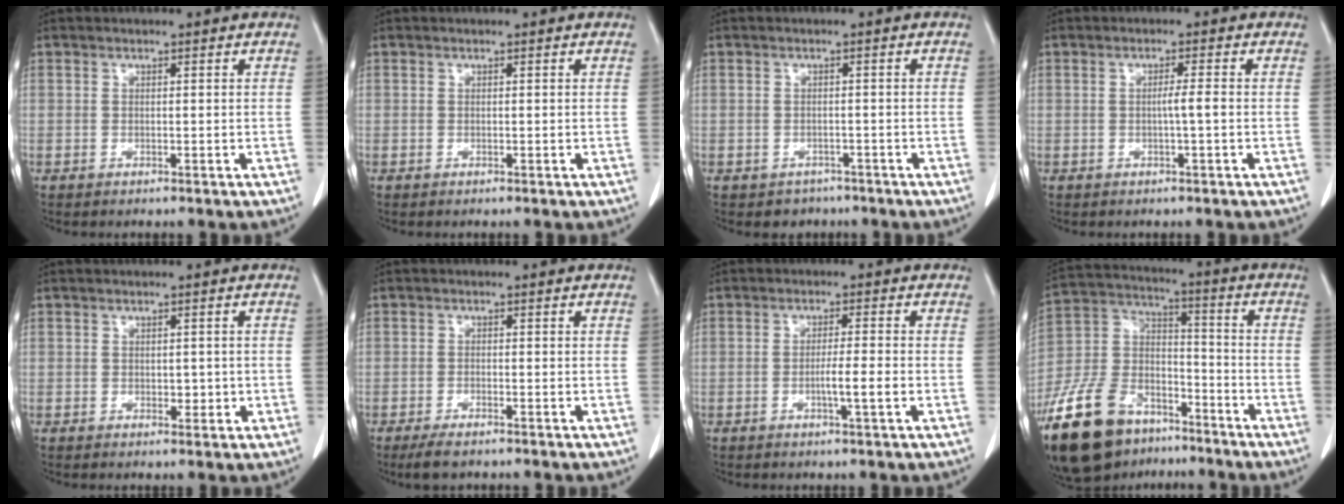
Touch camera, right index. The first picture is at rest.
{"total": 0.0}
{"total": 2.7, "force": [-1.9, 1.9, -0.1], "torque": [-0.005, 0.008, -0.026]}
{"total": 2.0, "force": [-0.3, -0.3, 2.0], "torque": [-0.033, 0.001, -0.006]}
{"total": 1.8, "force": [-0.2, 1.2, 1.3], "torque": [-0.014, 0.001, 0.001]}
{"total": 3.4, "force": [-2.6, 0.8, 2.1], "torque": [-0.041, -0.007, -0.043]}
{"total": 3.7, "force": [-1.1, -0.3, 3.5], "torque": [-0.059, -0.003, -0.020]}
{"total": 20.9, "force": [-14.2, 11.3, 10.3], "torque": [-0.259, 0.015, -0.251]}